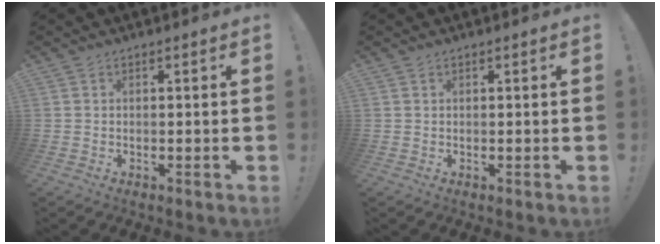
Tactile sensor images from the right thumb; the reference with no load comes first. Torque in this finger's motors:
{"motor_torque": [-0.11, -0.20, -0.15, 0.09, 0.00]}